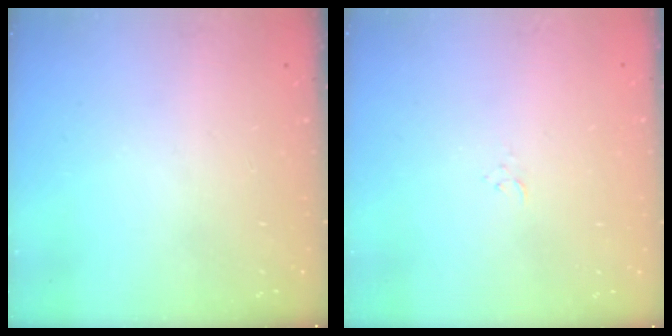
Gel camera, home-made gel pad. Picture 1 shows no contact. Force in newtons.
{"total": 1.5, "press": 1.5, "slide": 0.2}